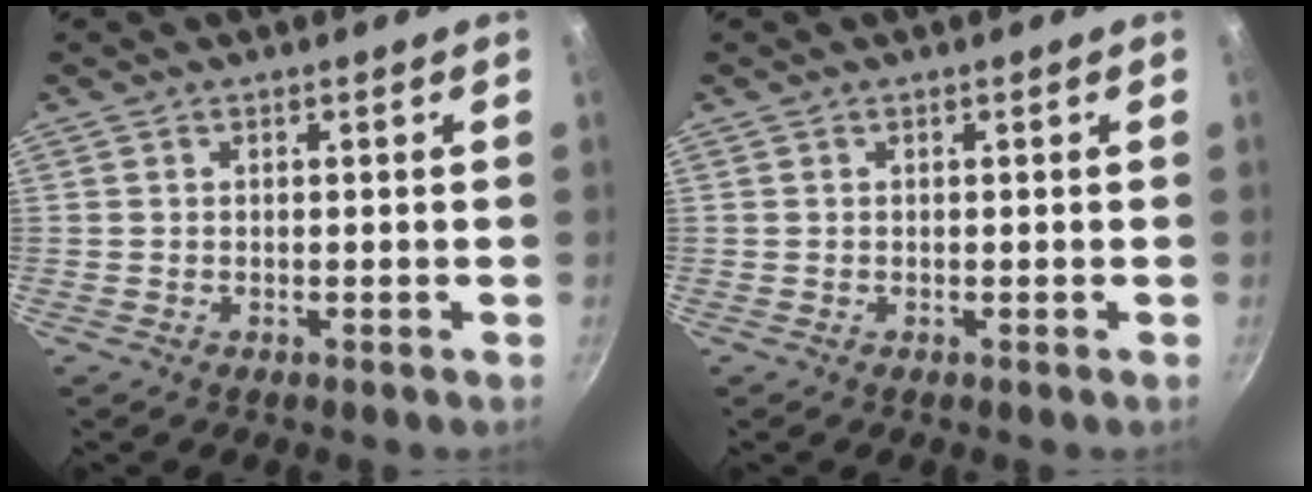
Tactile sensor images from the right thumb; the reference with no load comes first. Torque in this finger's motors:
{"motor_torque": [-0.03, 0.03, 0.10, -0.04, 0.01]}